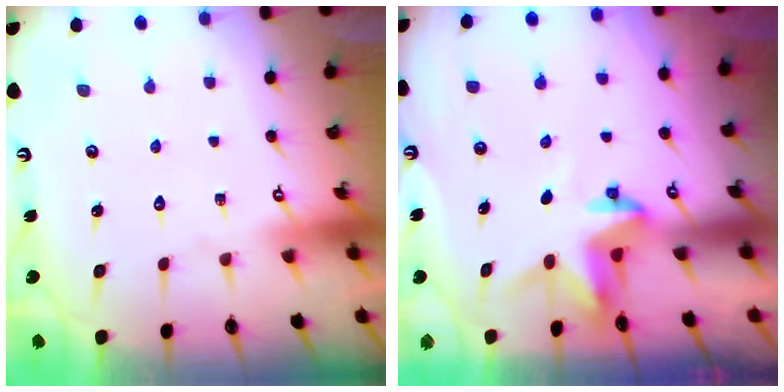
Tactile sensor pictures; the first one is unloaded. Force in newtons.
{"total": 3.6, "press": 3.6, "slide": 0.3}